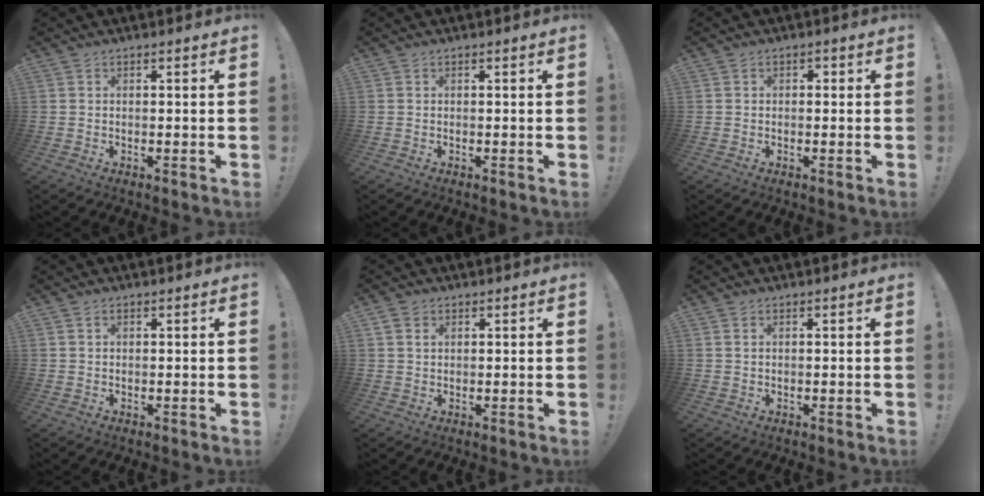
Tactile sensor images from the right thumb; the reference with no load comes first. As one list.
[{"total": 0.0}, {"total": 1.1, "force": [-0.5, 0.9, 0.2], "torque": [-0.003, 0.004, -0.011]}, {"total": 0.8, "force": [0.4, 0.6, 0.3], "torque": [-0.007, 0.003, 0.007]}, {"total": 2.3, "force": [1.0, 1.7, 1.1], "torque": [-0.023, 0.003, 0.020]}, {"total": 0.8, "force": [0.5, 0.5, 0.5], "torque": [-0.008, -0.001, 0.009]}]